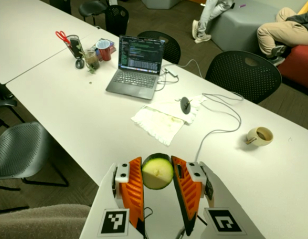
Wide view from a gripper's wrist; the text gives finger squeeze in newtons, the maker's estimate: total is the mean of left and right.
{"total": 10.5, "left": 10.8, "right": 10.1}